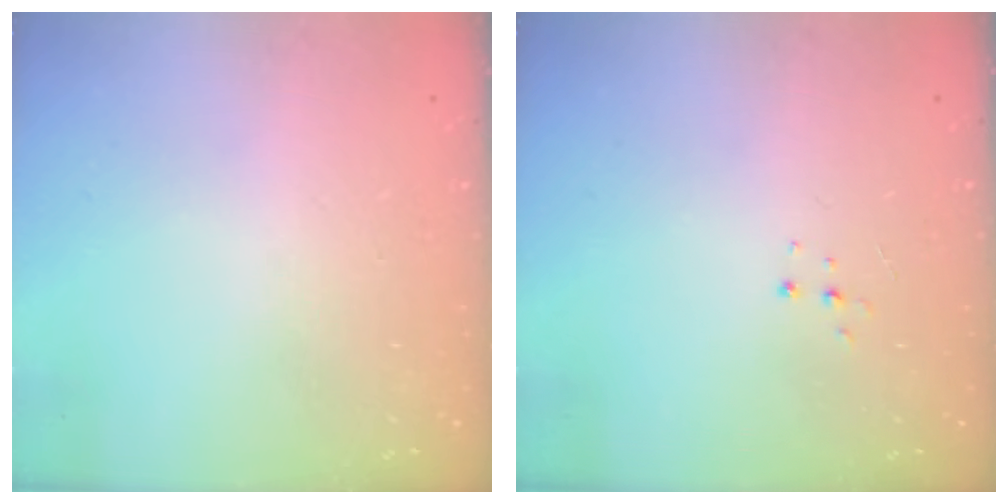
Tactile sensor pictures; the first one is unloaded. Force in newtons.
{"total": 4.2, "press": 4.2, "slide": 0.5}